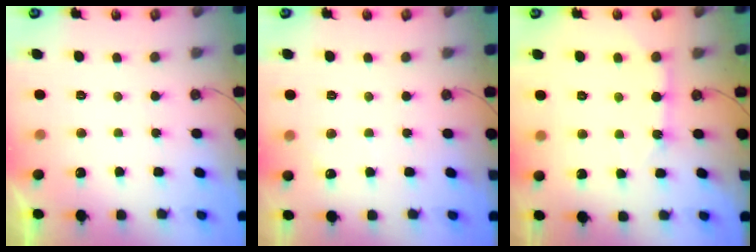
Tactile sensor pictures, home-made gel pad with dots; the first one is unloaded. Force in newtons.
{"total": 2.7, "press": 2.6, "slide": 0.4}
{"total": 8.0, "press": 7.9, "slide": 0.8}